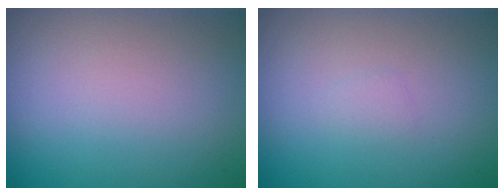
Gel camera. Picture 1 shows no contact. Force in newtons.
{"total": 0.6, "press": 0.6, "slide": 0.0}